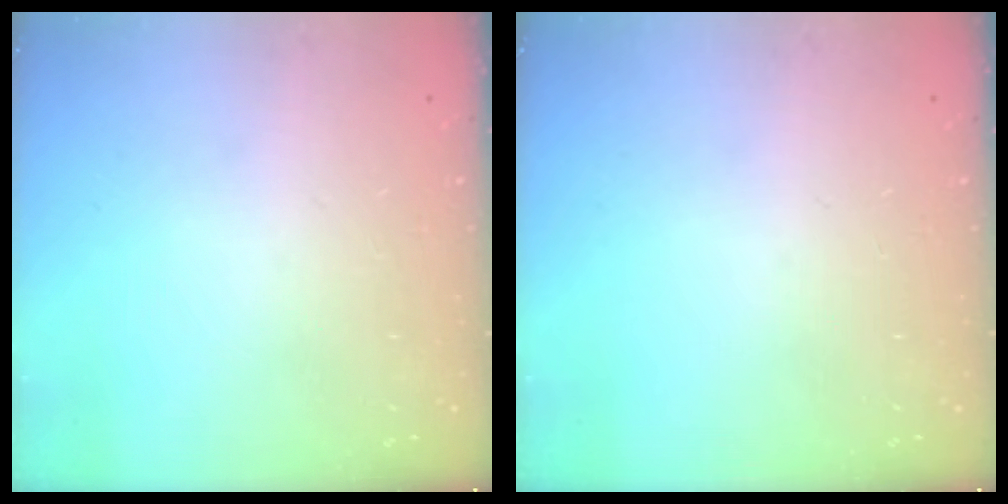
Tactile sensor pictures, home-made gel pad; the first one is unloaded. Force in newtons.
{"total": 0.0}